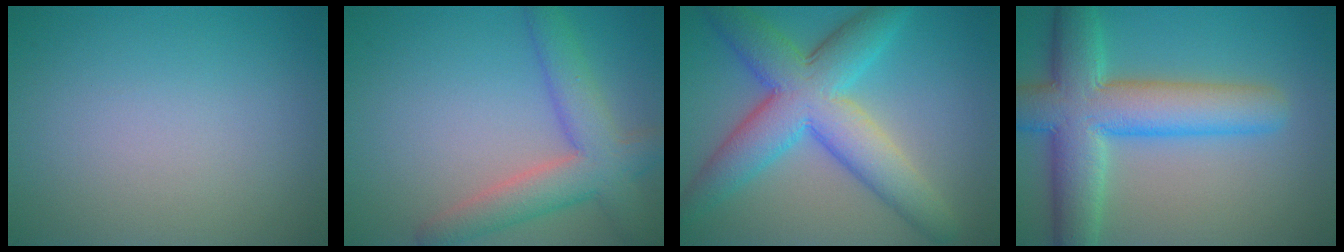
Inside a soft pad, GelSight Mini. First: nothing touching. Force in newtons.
{"total": 5.9, "press": 5.8, "slide": 0.3}
{"total": 9.3, "press": 9.3, "slide": 0.3}
{"total": 9.3, "press": 9.3, "slide": 0.4}